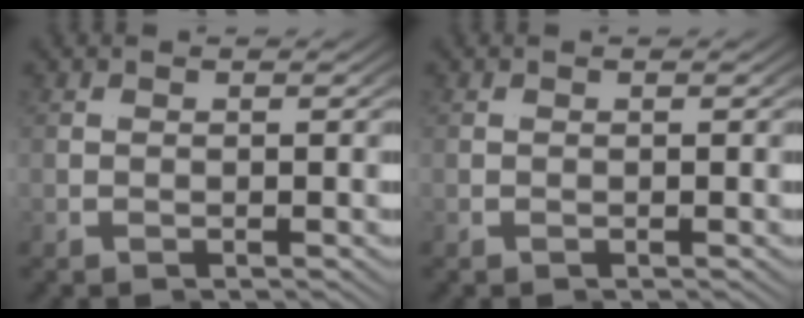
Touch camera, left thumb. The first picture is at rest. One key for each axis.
{"total": 0.0}